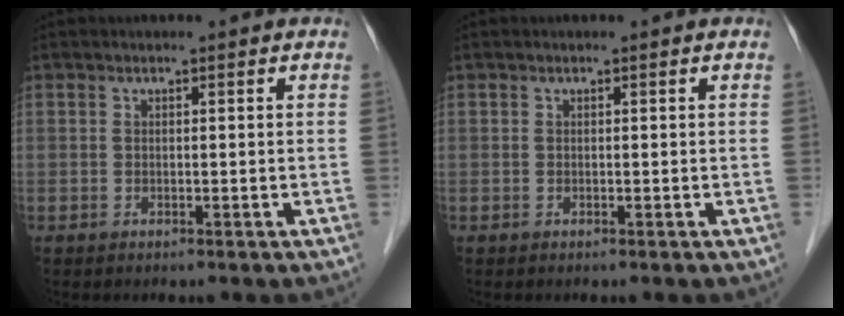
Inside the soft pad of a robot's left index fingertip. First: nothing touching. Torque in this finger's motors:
{"motor_torque": [0.00, 0.00, 0.00, 0.00]}